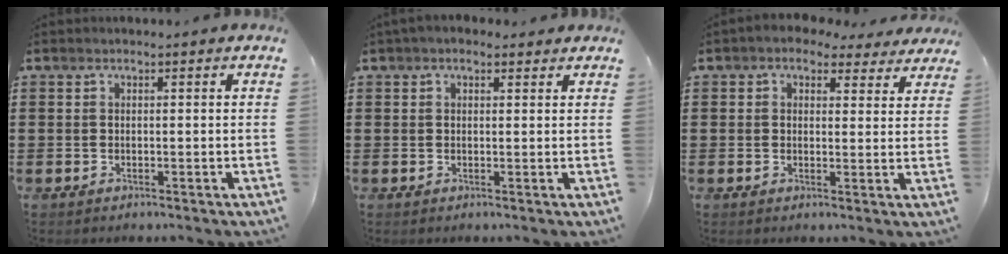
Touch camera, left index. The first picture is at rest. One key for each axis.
{"total": 1.6, "fx": 1.0, "fy": 1.0, "fz": 0.7, "tx": -0.016, "ty": 0.009, "tz": 0.019}
{"total": 3.0, "fx": 2.3, "fy": 1.6, "fz": 0.9, "tx": -0.021, "ty": -0.002, "tz": 0.040}